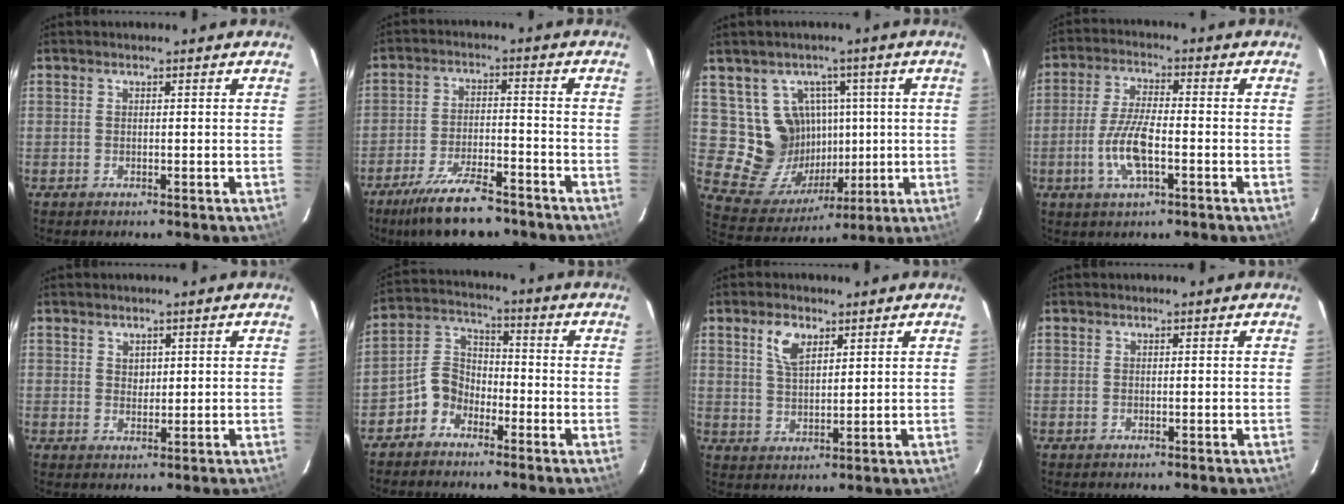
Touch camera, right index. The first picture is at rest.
{"total": 13.2, "force": [-10.4, 3.8, 7.1], "torque": [-0.155, -0.013, -0.174]}
{"total": 12.7, "force": [2.5, 11.9, 3.7], "torque": [-0.090, 0.017, 0.067]}
{"total": 8.4, "force": [-2.8, 2.5, 7.6], "torque": [-0.159, -0.001, -0.055]}
{"total": 1.7, "force": [0.7, 1.5, 0.5], "torque": [-0.004, 0.005, 0.013]}
{"total": 6.5, "force": [-4.3, 4.5, 1.9], "torque": [-0.042, 0.026, -0.092]}
{"total": 5.5, "force": [2.9, 2.8, 3.7], "torque": [-0.070, 0.009, 0.056]}
{"total": 0.0}